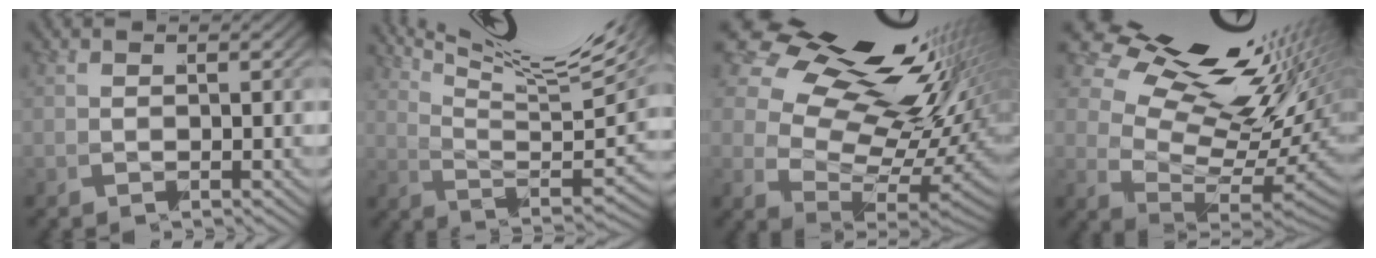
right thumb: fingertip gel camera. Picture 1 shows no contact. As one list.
[{"total": 11.3, "force": [6.5, 4.1, 8.3], "torque": [-0.125, 0.015, 0.093]}, {"total": 15.7, "force": [4.4, 9.0, 12.1], "torque": [-0.190, -0.010, 0.074]}, {"total": 14.1, "force": [3.8, 8.4, 10.7], "torque": [-0.167, -0.015, 0.067]}]